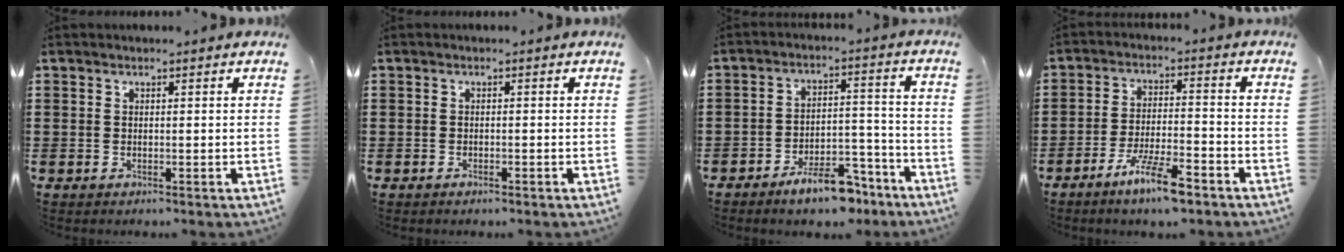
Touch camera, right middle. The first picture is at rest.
{"total": 0.6, "force": [-0.5, 0.1, 0.3], "torque": [-0.007, -0.003, -0.009]}
{"total": 8.2, "force": [-6.7, 2.4, 4.2], "torque": [-0.068, 0.021, -0.122]}
{"total": 7.5, "force": [-5.3, 1.3, 5.2], "torque": [-0.108, -0.003, -0.098]}